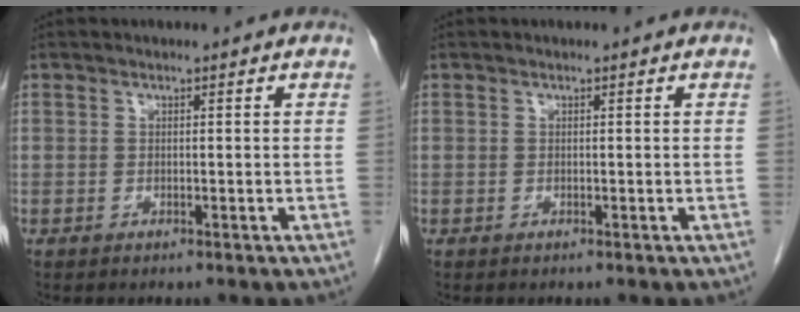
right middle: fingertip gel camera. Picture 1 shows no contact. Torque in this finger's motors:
{"motor_torque": [0.00, 0.00, 0.00, 0.00]}